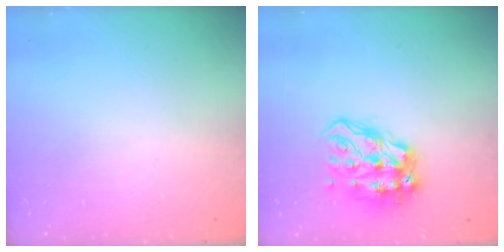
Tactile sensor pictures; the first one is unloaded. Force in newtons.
{"total": 13.6, "press": 13.5, "slide": 1.7}